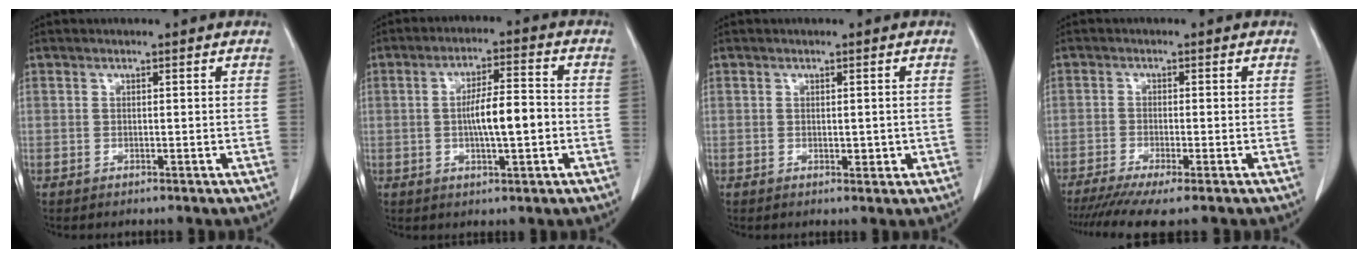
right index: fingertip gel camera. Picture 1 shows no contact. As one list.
[{"total": 7.4, "force": [-1.0, 1.4, 7.1], "torque": [-0.131, 0.008, -0.018]}, {"total": 1.4, "force": [0.0, 0.9, 1.2], "torque": [-0.011, 0.000, 0.006]}, {"total": 7.7, "force": [-6.0, -0.1, 4.8], "torque": [-0.075, -0.016, -0.097]}]